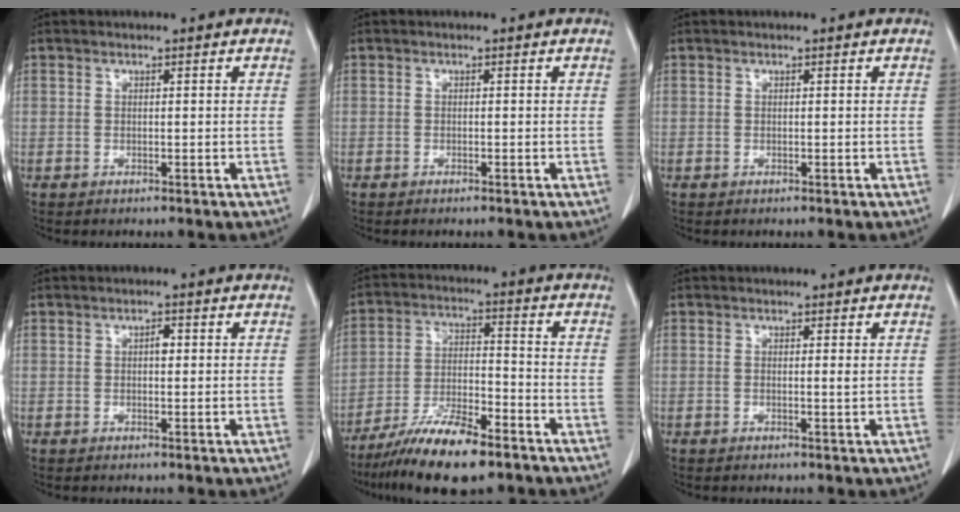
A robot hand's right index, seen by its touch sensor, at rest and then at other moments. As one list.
[{"total": 0.6, "force": [-0.5, 0.1, 0.3], "torque": [-0.006, -0.001, -0.007]}, {"total": 0.0}, {"total": 1.2, "force": [0.2, 0.6, 1.1], "torque": [-0.014, 0.004, 0.002]}, {"total": 12.5, "force": [-8.9, 2.7, 8.3], "torque": [-0.148, -0.014, -0.157]}, {"total": 0.6, "force": [0.1, -0.1, 0.5], "torque": [-0.009, -0.002, -0.001]}]